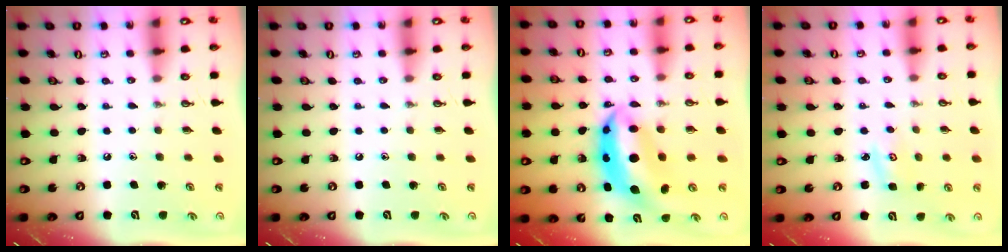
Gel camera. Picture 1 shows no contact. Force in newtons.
{"total": 0.0}
{"total": 10.4, "press": 10.4, "slide": 1.0}
{"total": 2.9, "press": 2.9, "slide": 0.3}